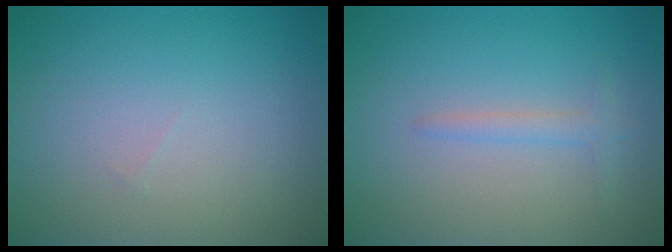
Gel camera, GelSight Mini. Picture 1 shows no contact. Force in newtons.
{"total": 1.3, "press": 1.3, "slide": 0.1}